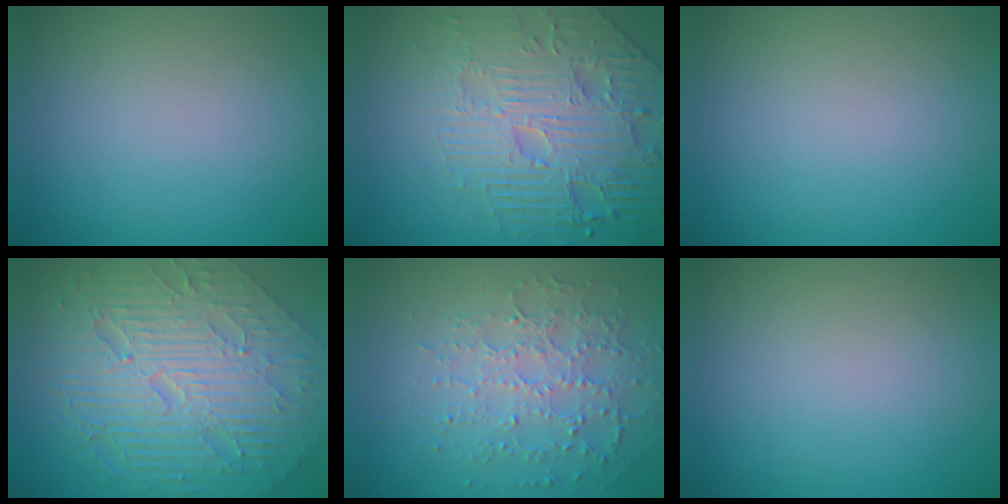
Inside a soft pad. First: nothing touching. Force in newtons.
{"total": 7.6, "press": 6.1, "slide": 4.7}
{"total": 0.0}
{"total": 11.2, "press": 7.5, "slide": 8.4}
{"total": 4.5, "press": 3.5, "slide": 2.9}
{"total": 0.0}